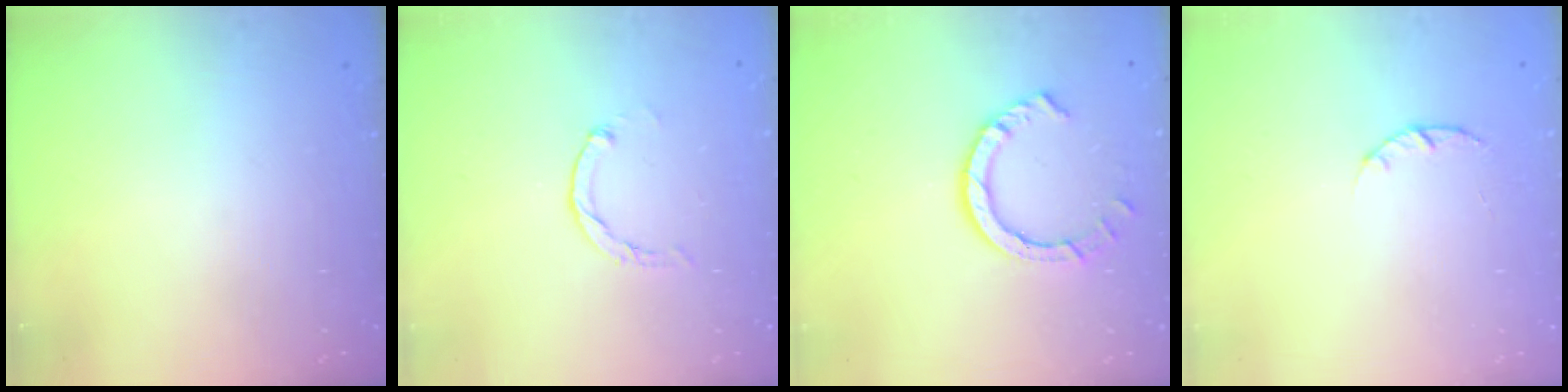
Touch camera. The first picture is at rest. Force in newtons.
{"total": 0.0}
{"total": 8.0, "press": 7.9, "slide": 0.9}
{"total": 1.4, "press": 1.3, "slide": 0.3}